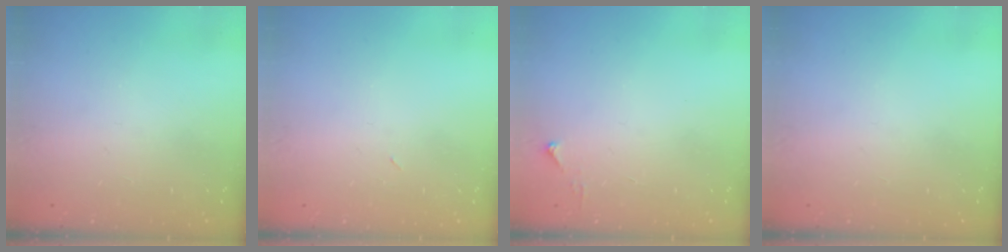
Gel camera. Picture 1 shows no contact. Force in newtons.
{"total": 2.9, "press": 2.9, "slide": 0.7}
{"total": 3.1, "press": 3.1, "slide": 0.4}
{"total": 0.0}